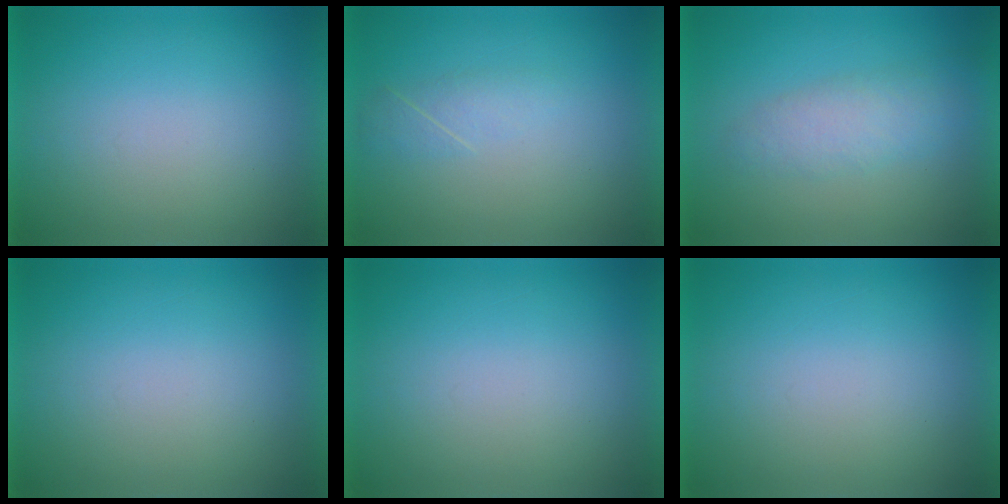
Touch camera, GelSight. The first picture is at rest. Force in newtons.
{"total": 2.1}
{"total": 3.1}
{"total": 0.0}
{"total": 0.0}
{"total": 0.0}